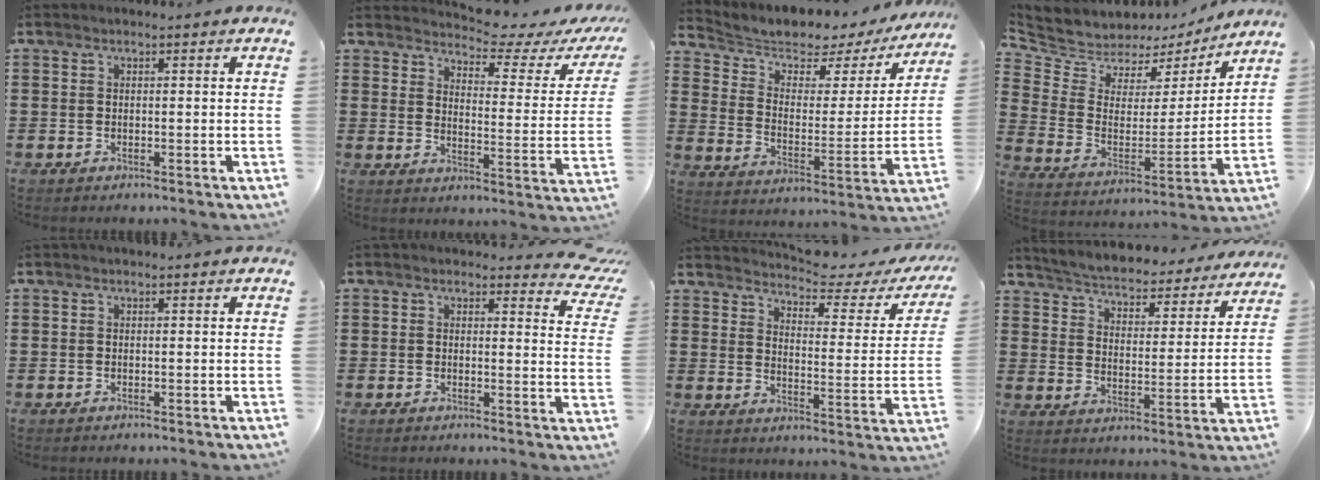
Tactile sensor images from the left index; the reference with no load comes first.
{"total": 4.7, "force": [4.3, 0.4, 1.7], "torque": [-0.045, -0.034, 0.066]}
{"total": 4.3, "force": [3.6, 2.1, 1.3], "torque": [-0.051, -0.031, 0.054]}
{"total": 5.7, "force": [5.2, 2.3, -0.5], "torque": [-0.034, -0.045, 0.089]}
{"total": 0.0}
{"total": 2.8, "force": [2.4, 1.0, 1.1], "torque": [-0.009, -0.015, 0.038]}
{"total": 4.2, "force": [3.9, 0.2, 1.5], "torque": [-0.039, -0.035, 0.056]}
{"total": 3.5, "force": [3.5, -0.2, 0.3], "torque": [-0.029, -0.037, 0.050]}